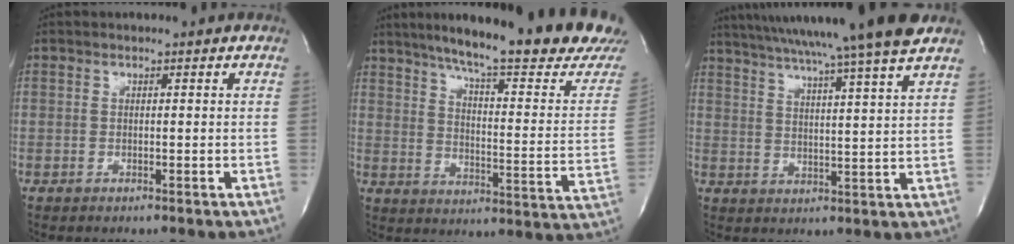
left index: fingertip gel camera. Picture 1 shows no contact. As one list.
[{"total": 25.5, "force": [21.6, 0.7, 13.7], "torque": [-0.208, -0.077, 0.276]}, {"total": 20.1, "force": [17.0, -1.6, 10.6], "torque": [-0.186, -0.015, 0.237]}]